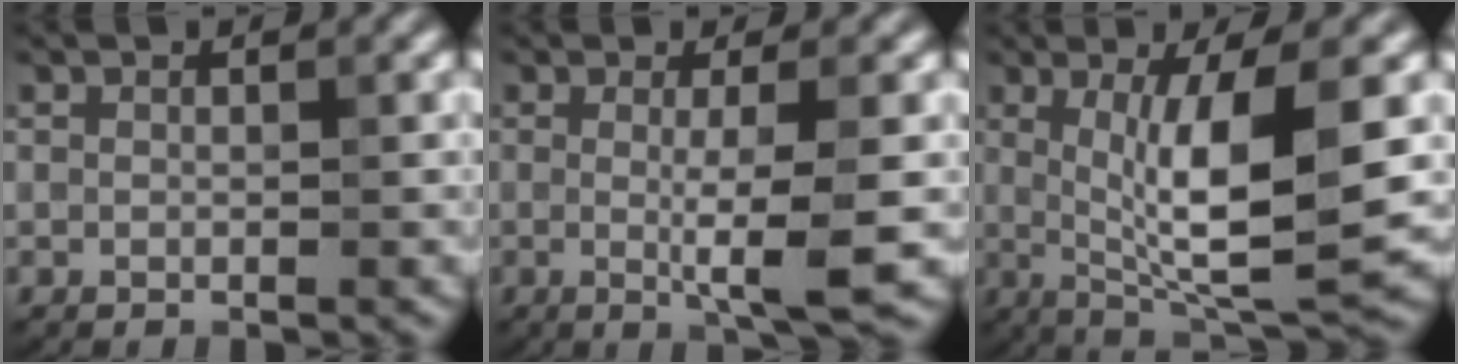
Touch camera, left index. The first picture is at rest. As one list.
[{"total": 4.6, "force": [-0.3, 0.6, 4.5], "torque": [-0.073, -0.013, -0.006]}, {"total": 9.2, "force": [0.4, 2.1, 8.9], "torque": [-0.137, -0.012, 0.016]}]